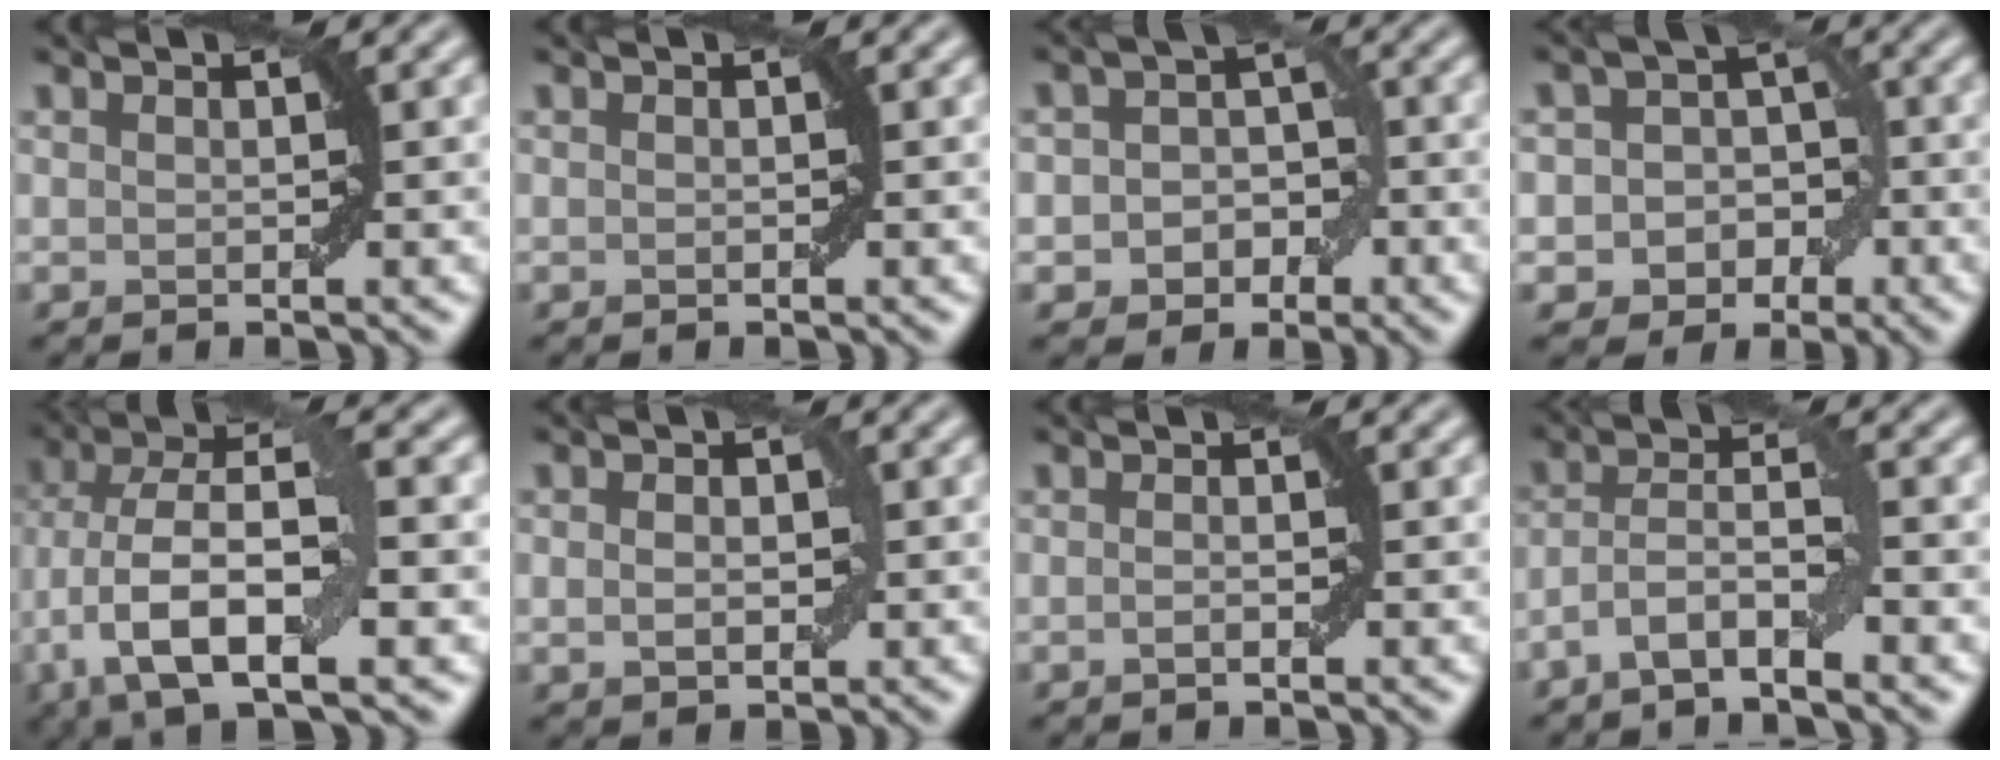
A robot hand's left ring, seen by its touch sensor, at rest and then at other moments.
{"total": 0.0}
{"total": 4.1, "force": [-1.3, 3.4, 2.0], "torque": [-0.002, 0.003, -0.031]}
{"total": 5.8, "force": [-1.8, 5.3, 1.8], "torque": [-0.008, 0.023, -0.050]}
{"total": 10.8, "force": [-2.1, 4.3, 9.7], "torque": [-0.181, 0.010, -0.045]}
{"total": 2.6, "force": [0.1, 1.7, 1.9], "torque": [-0.026, 0.008, 0.000]}
{"total": 0.9, "force": [-0.4, 0.2, 0.8], "torque": [-0.015, 0.002, -0.007]}
{"total": 3.9, "force": [-2.0, 1.0, 3.2], "torque": [-0.064, 0.012, -0.045]}